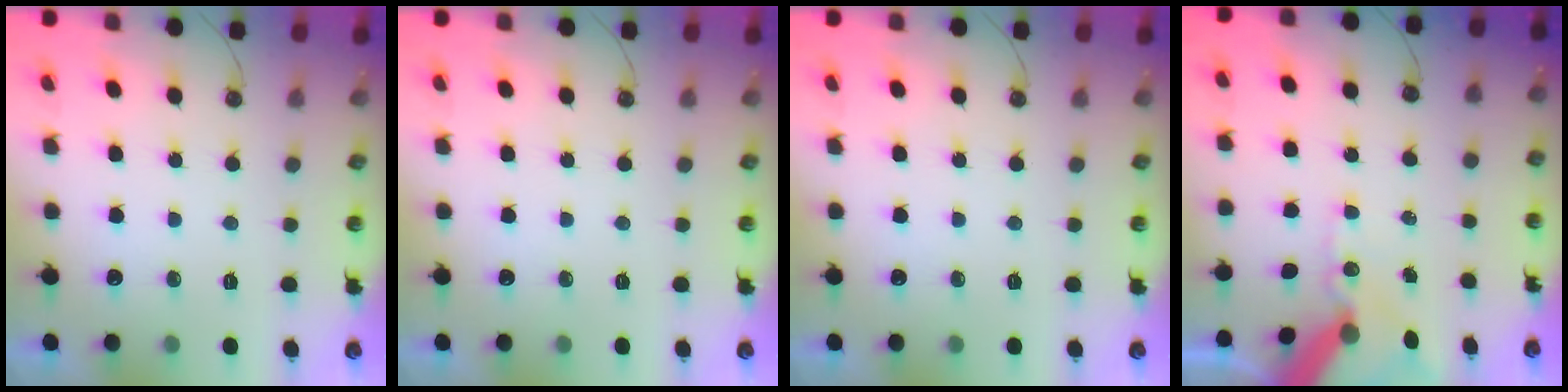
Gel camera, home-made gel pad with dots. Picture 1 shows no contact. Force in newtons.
{"total": 0.0}
{"total": 0.0}
{"total": 12.0, "press": 11.8, "slide": 1.8}